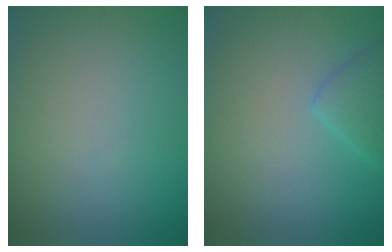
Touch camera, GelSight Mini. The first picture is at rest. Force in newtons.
{"total": 2.3, "press": 2.3, "slide": 0.3}